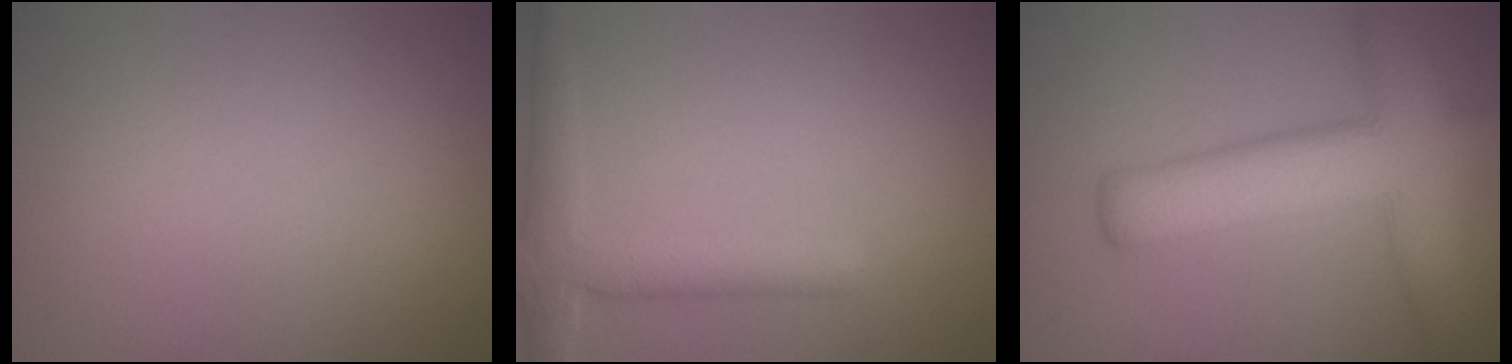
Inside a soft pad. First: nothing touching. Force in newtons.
{"total": 3.8, "press": 3.8, "slide": 0.2}
{"total": 9.3, "press": 9.3, "slide": 0.4}